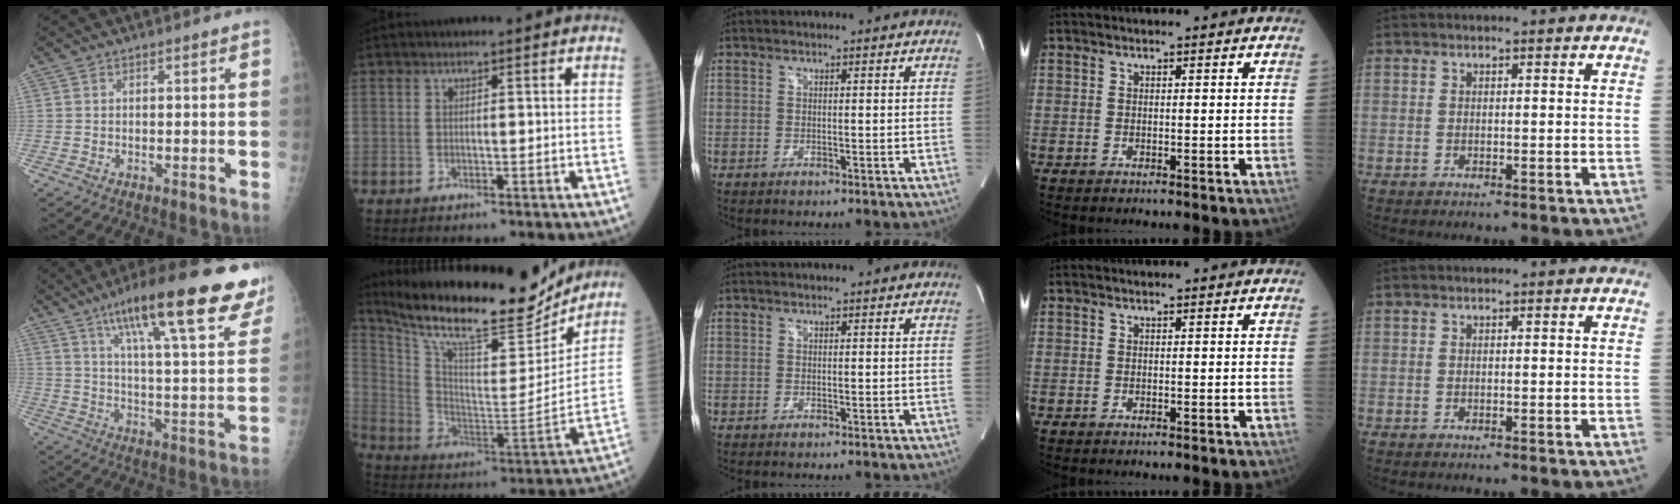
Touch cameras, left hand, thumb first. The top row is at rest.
{"thumb": {"total": 26.5, "force": [16.6, 5.9, 19.8], "torque": [-0.266, -0.036, 0.240]}, "index": {"total": 22.0, "force": [19.5, 4.0, 9.3], "torque": [-0.175, -0.020, 0.311]}}